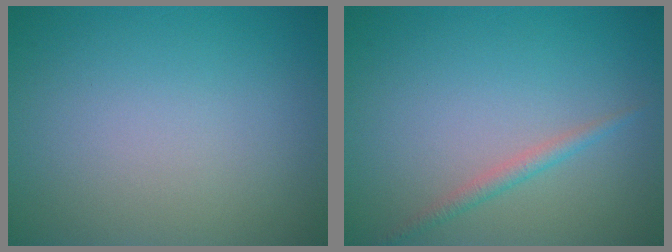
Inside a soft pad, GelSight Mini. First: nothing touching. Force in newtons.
{"total": 1.4, "press": 1.4, "slide": 0.0}